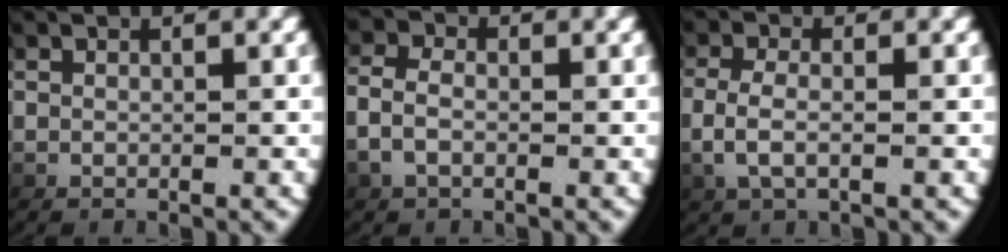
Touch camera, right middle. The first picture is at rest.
{"total": 2.2, "force": [-0.5, 1.6, 1.4], "torque": [-0.041, 0.001, -0.011]}
{"total": 2.5, "force": [-0.4, 1.2, 2.2], "torque": [-0.062, -0.003, -0.003]}